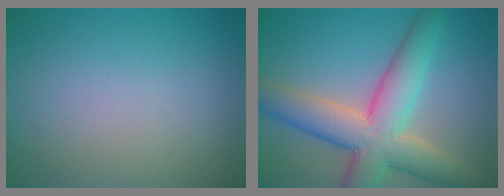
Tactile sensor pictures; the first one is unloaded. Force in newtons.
{"total": 9.0, "press": 9.0, "slide": 0.5}